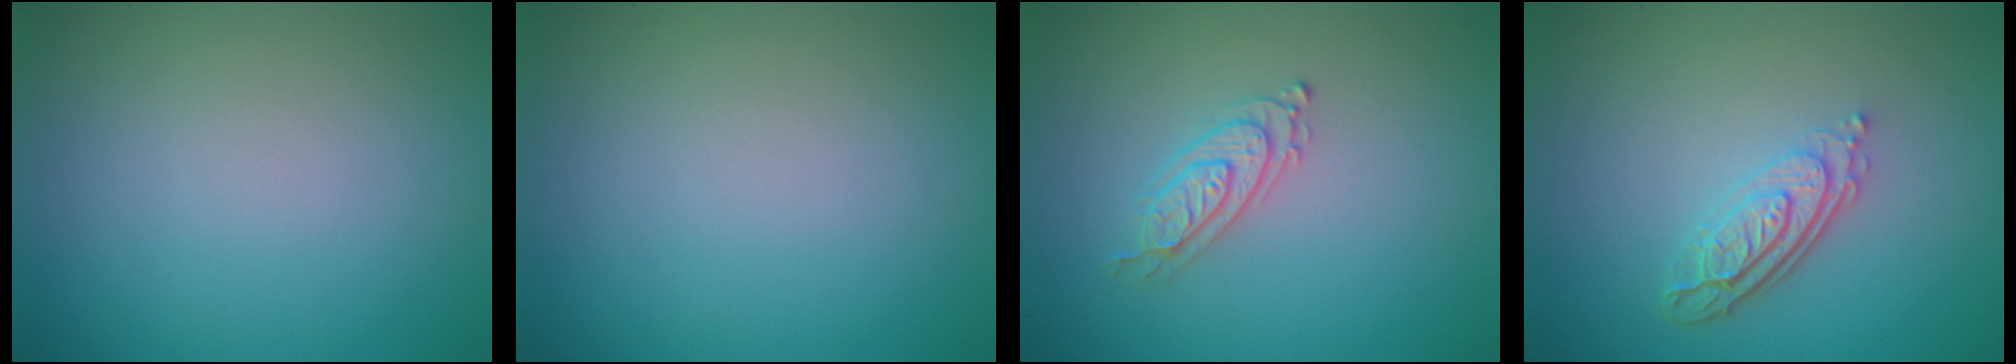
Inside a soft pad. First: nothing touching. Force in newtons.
{"total": 0.0}
{"total": 2.2, "press": 2.0, "slide": 0.8}
{"total": 3.9, "press": 2.8, "slide": 2.7}